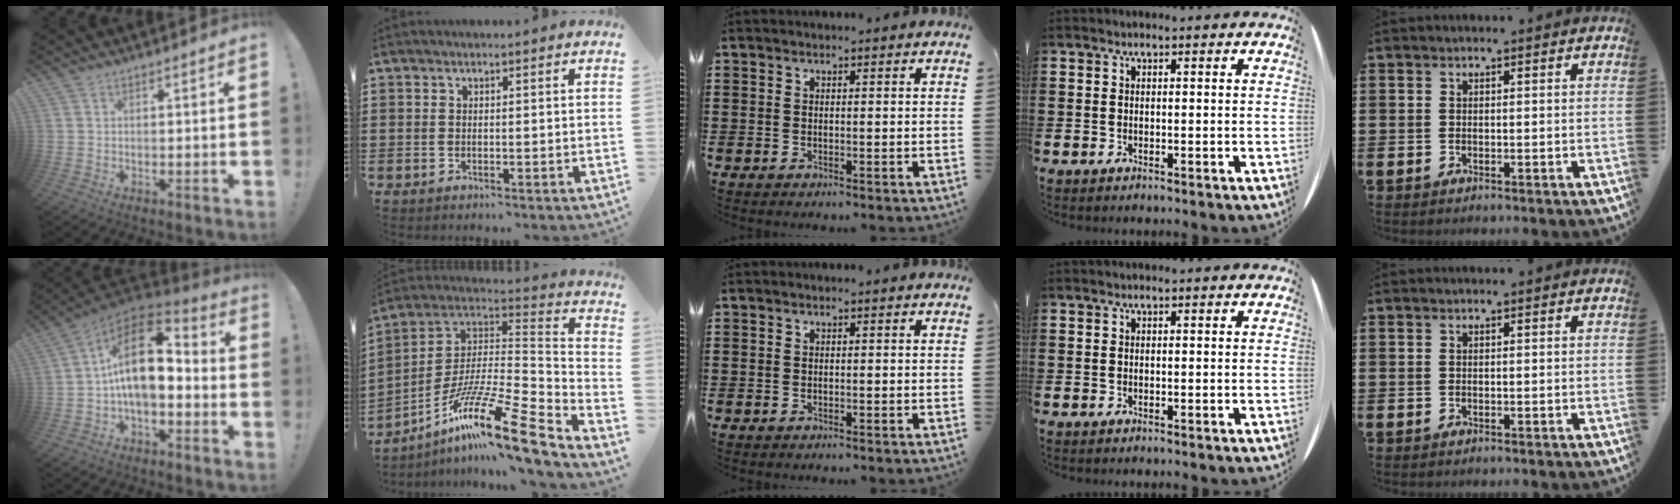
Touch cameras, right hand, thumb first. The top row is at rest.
{"thumb": {"total": 17.0, "force": [2.0, 9.0, 14.2], "torque": [-0.250, 0.003, 0.037]}, "index": {"total": 16.5, "force": [-10.6, 2.5, 12.5], "torque": [-0.222, 0.011, -0.191]}}